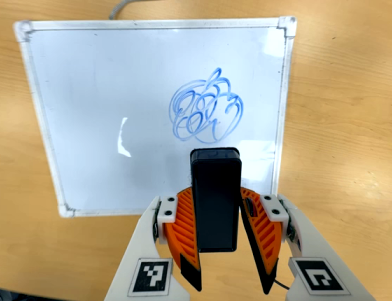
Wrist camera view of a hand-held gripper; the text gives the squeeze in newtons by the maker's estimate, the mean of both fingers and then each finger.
{"total": 5.3, "left": 4.8, "right": 5.7}